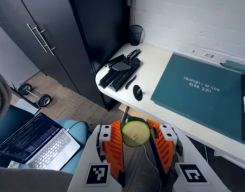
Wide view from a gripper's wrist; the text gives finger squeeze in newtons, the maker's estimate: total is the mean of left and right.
{"total": 9.9, "left": 9.3, "right": 10.5}